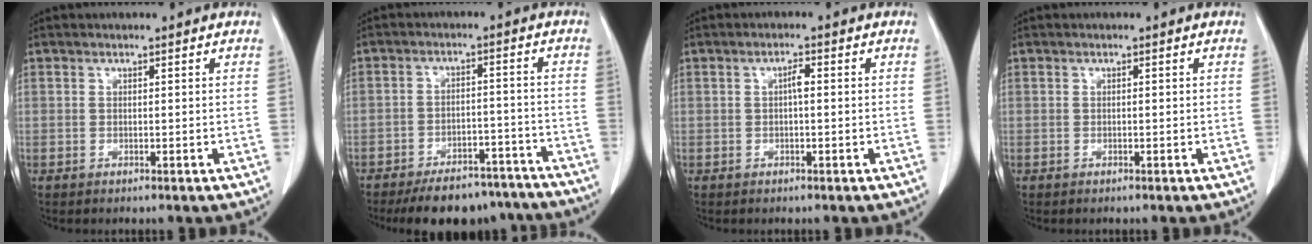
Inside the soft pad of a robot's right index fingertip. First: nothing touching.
{"total": 13.8, "force": [-12.0, 5.5, 4.3], "torque": [-0.040, 0.018, -0.157]}
{"total": 1.6, "force": [0.1, 0.3, 1.6], "torque": [-0.029, 0.004, 0.001]}
{"total": 0.0}